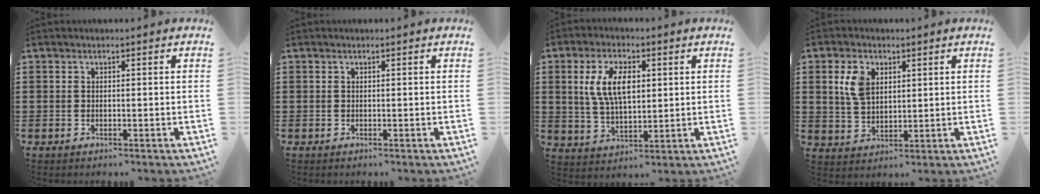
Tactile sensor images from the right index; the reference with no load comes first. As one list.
[{"total": 0.0}, {"total": 8.1, "force": [2.0, 4.0, 6.7], "torque": [-0.148, 0.011, 0.032]}, {"total": 5.5, "force": [2.0, 3.6, 3.6], "torque": [-0.091, 0.009, 0.033]}]